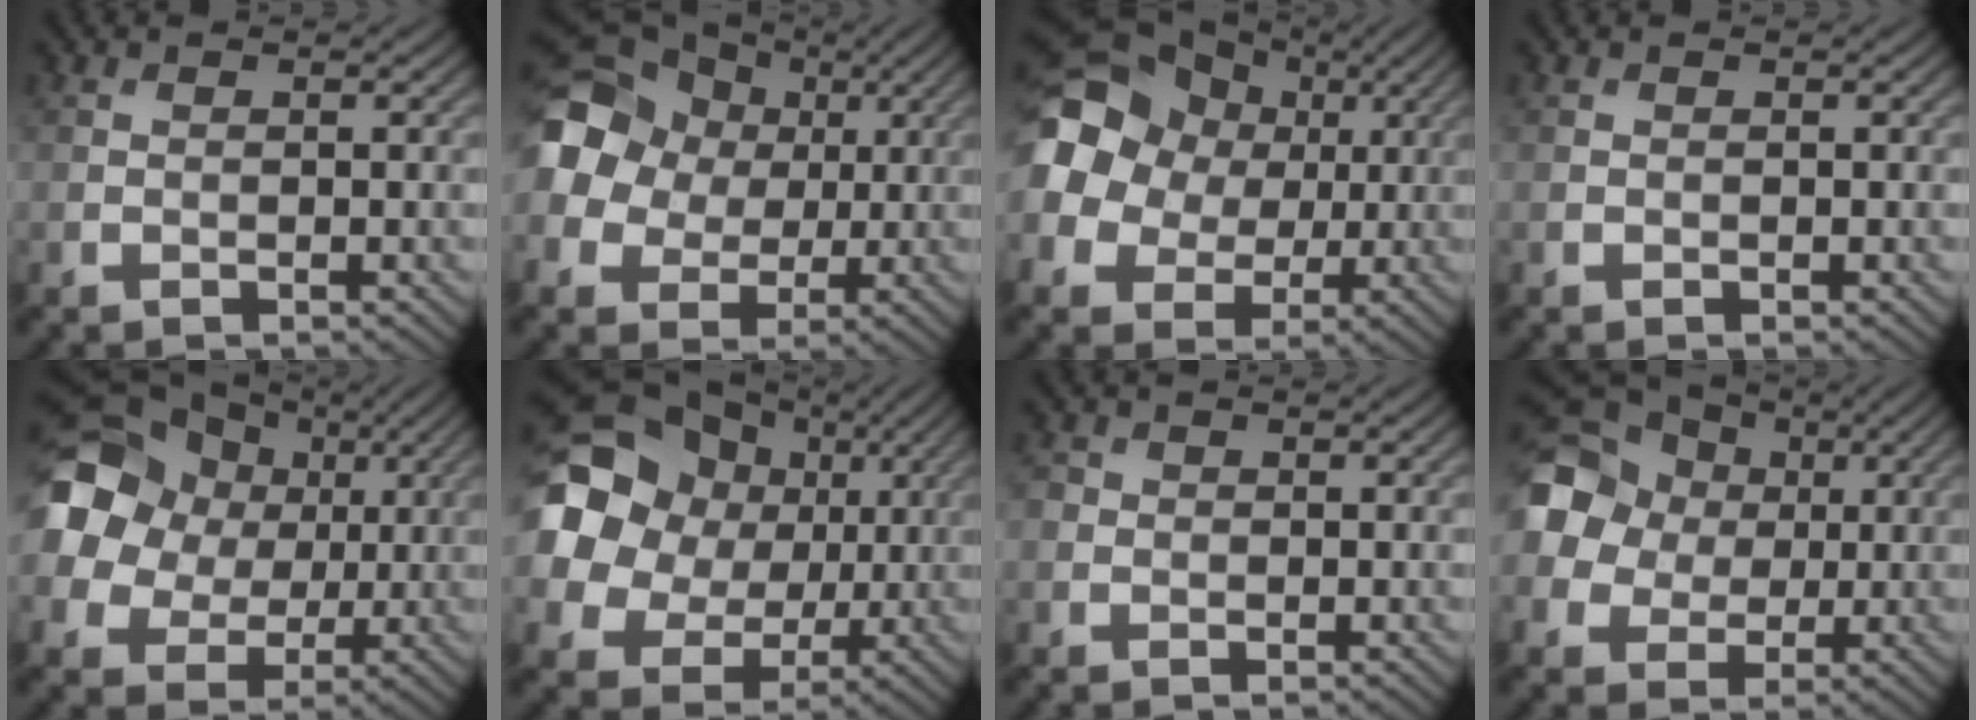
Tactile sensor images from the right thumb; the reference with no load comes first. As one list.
[{"total": 15.4, "force": [2.4, 13.6, 6.9], "torque": [-0.214, 0.018, 0.022]}, {"total": 15.1, "force": [2.5, 13.1, 7.1], "torque": [-0.223, 0.010, 0.034]}, {"total": 0.0}, {"total": 17.2, "force": [4.3, 14.7, 7.8], "torque": [-0.247, 0.030, 0.067]}, {"total": 18.5, "force": [4.6, 15.8, 8.4], "torque": [-0.272, 0.025, 0.085]}, {"total": 1.2, "force": [0.0, 1.2, 0.3], "torque": [-0.004, -0.002, -0.004]}, {"total": 14.5, "force": [2.0, 13.1, 6.0], "torque": [-0.199, 0.023, 0.008]}]